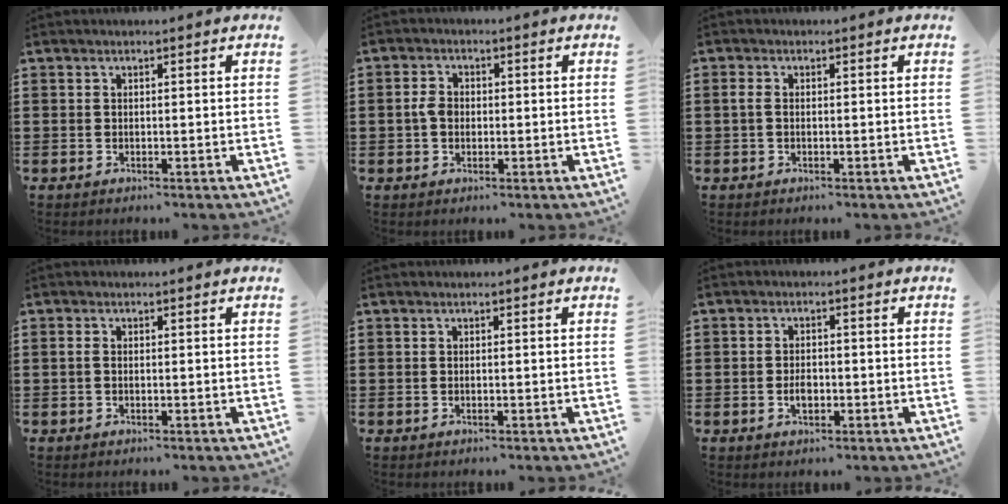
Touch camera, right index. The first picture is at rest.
{"total": 2.1, "force": [-0.3, 1.5, 1.4], "torque": [-0.029, 0.004, -0.006]}
{"total": 1.2, "force": [-0.3, 0.6, 1.0], "torque": [-0.028, -0.002, -0.009]}
{"total": 0.8, "force": [-0.3, 0.4, 0.6], "torque": [-0.021, -0.002, -0.009]}
{"total": 0.0}
{"total": 2.1, "force": [-0.6, 1.5, 1.4], "torque": [-0.028, 0.002, -0.011]}